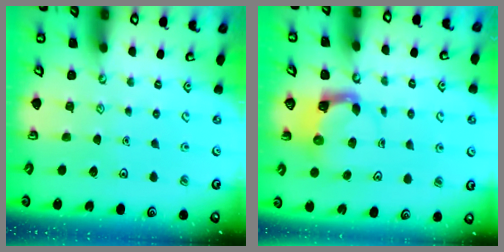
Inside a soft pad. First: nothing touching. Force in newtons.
{"total": 3.9, "press": 3.8, "slide": 0.7}